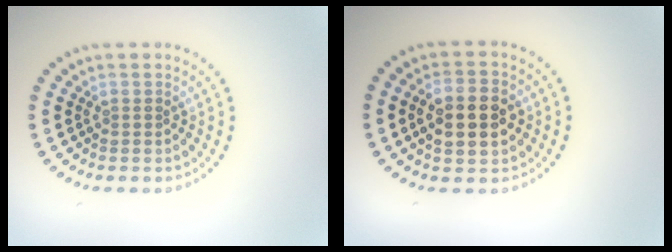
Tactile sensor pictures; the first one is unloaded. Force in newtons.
{"total": 5.0, "press": 5.0, "slide": 0.3}